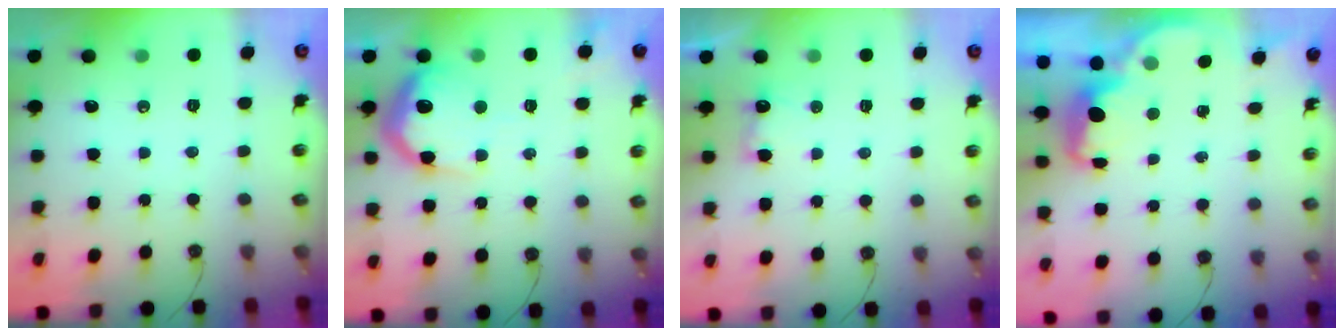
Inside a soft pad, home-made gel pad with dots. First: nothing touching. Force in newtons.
{"total": 18.7, "press": 18.6, "slide": 1.5}
{"total": 4.8, "press": 4.6, "slide": 1.1}
{"total": 2.1, "press": 2.0, "slide": 0.7}